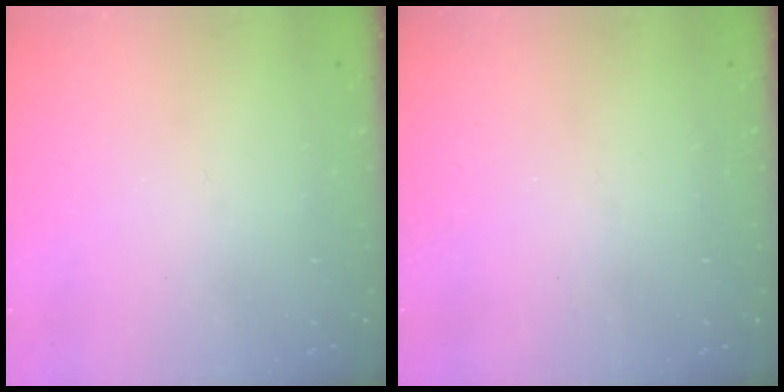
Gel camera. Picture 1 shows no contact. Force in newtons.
{"total": 0.0}